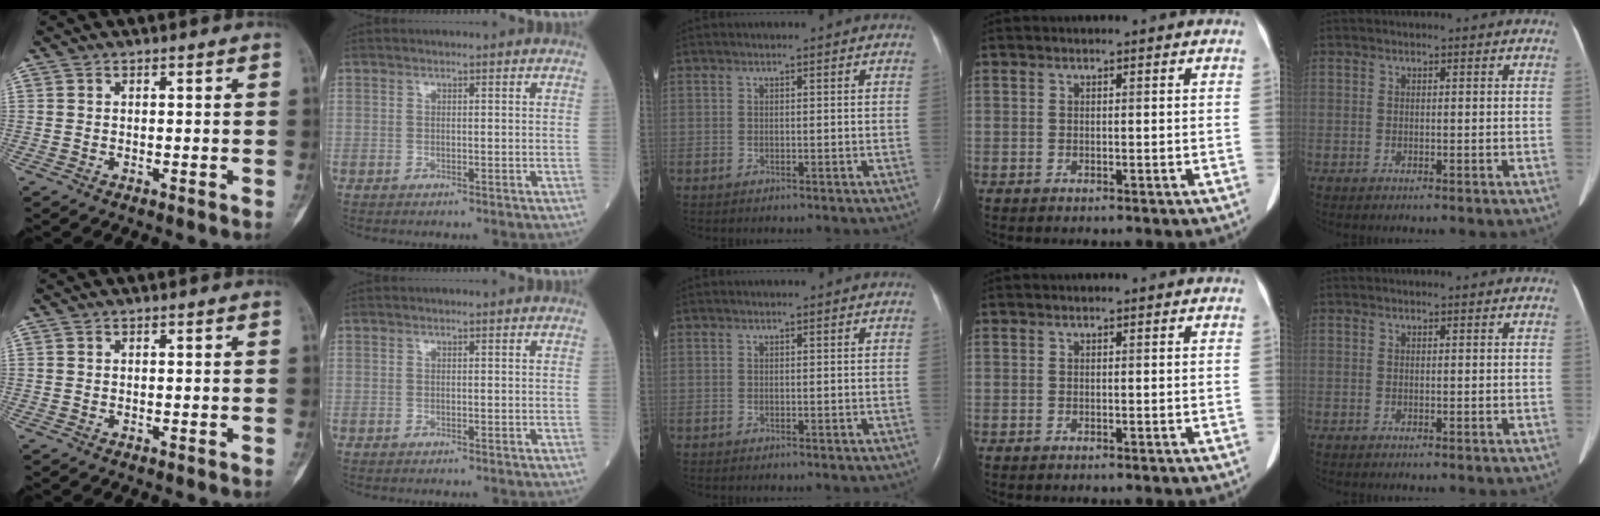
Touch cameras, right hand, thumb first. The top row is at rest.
{}